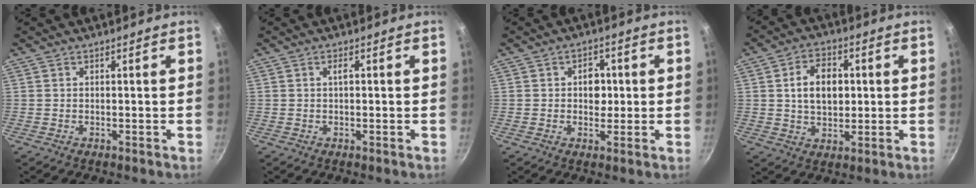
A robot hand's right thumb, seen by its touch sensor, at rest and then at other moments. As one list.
[{"total": 1.3, "force": [0.1, 0.4, 1.2], "torque": [-0.025, 0.004, 0.000]}, {"total": 4.5, "force": [0.4, 3.5, 2.8], "torque": [-0.012, 0.002, 0.001]}, {"total": 9.3, "force": [1.2, 6.4, 6.6], "torque": [-0.090, 0.006, 0.018]}]